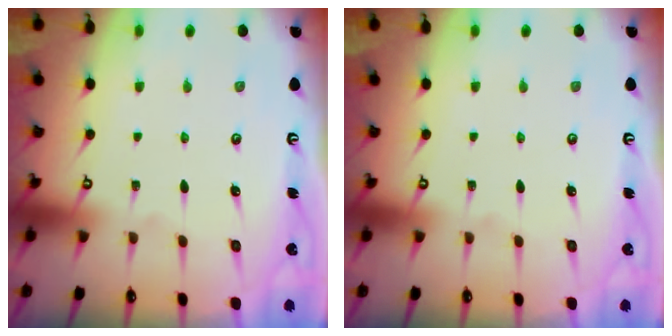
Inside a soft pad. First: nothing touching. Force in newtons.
{"total": 0.0}